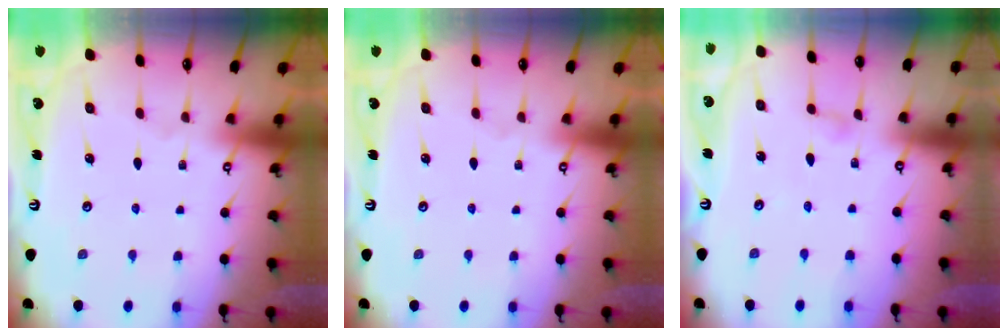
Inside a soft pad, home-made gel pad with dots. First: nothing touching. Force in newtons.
{"total": 0.0}
{"total": 3.1, "press": 3.0, "slide": 0.3}